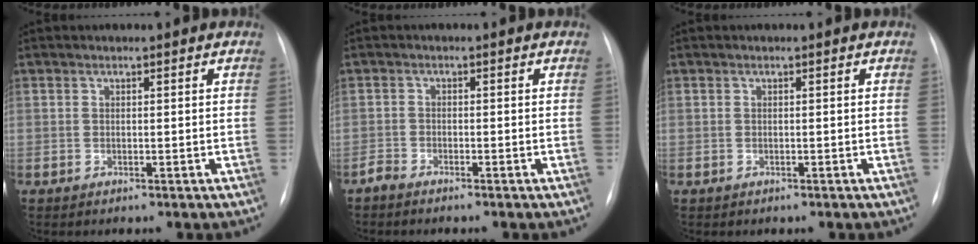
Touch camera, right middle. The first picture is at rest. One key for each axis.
{"total": 1.5, "fx": -1.5, "fy": 0.1, "fz": 0.3, "tx": -0.011, "ty": -0.002, "tz": -0.029}
{"total": 0.0}